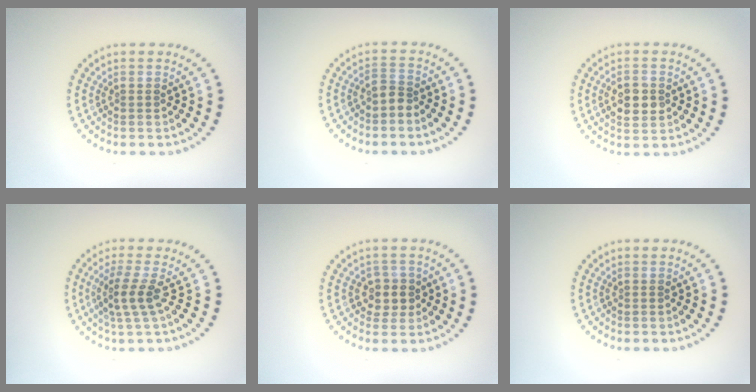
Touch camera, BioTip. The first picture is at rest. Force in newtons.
{"total": 1.7, "press": 1.3, "slide": 1.1}
{"total": 2.8, "press": 2.8, "slide": 0.1}
{"total": 2.5, "press": 2.0, "slide": 1.5}
{"total": 2.1, "press": 1.9, "slide": 0.8}
{"total": 0.0}